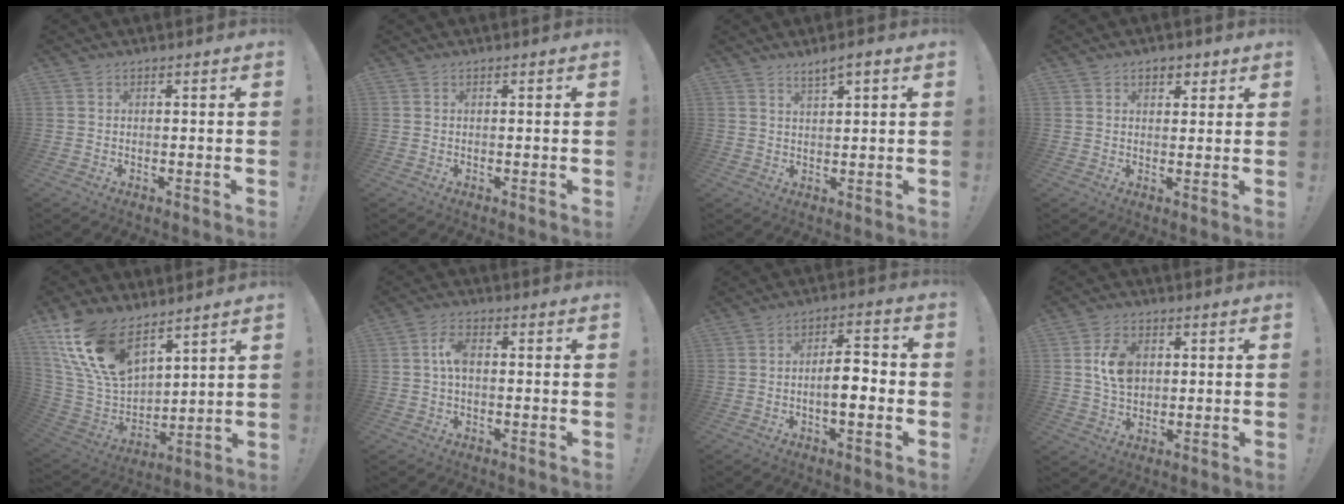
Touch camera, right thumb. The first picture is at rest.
{"total": 0.0}
{"total": 3.6, "force": [2.4, 0.5, 2.6], "torque": [-0.043, -0.012, 0.038]}
{"total": 3.8, "force": [2.0, 2.4, 2.1], "torque": [-0.021, -0.004, 0.033]}
{"total": 19.0, "force": [11.9, 9.9, 10.9], "torque": [-0.229, -0.070, 0.226]}
{"total": 5.2, "force": [0.3, 2.7, 4.4], "torque": [-0.086, 0.010, 0.005]}
{"total": 7.9, "force": [-2.1, 3.0, 7.0], "torque": [-0.109, 0.014, -0.038]}
{"total": 8.6, "force": [1.5, 6.2, 5.8], "torque": [-0.103, 0.009, 0.030]}